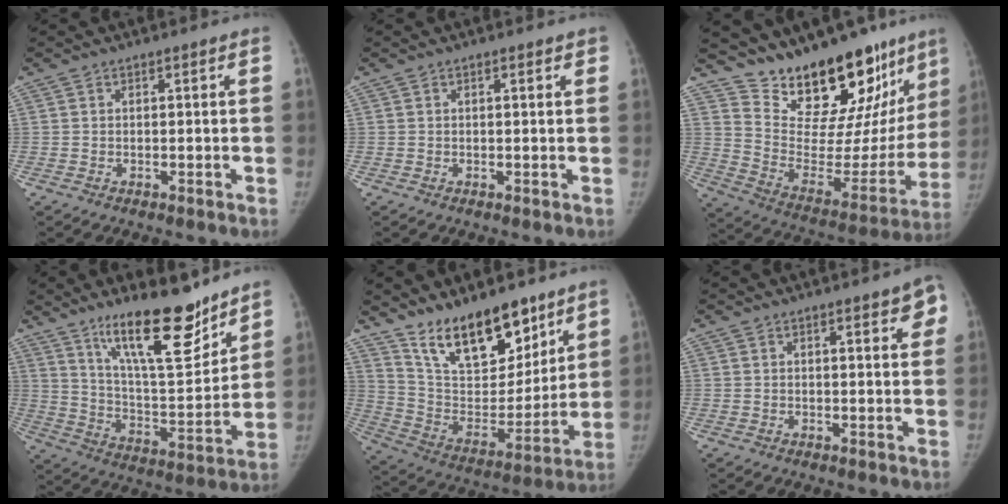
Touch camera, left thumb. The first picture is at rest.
{"total": 1.0, "force": [0.6, 0.4, 0.8], "torque": [-0.009, 0.000, 0.004]}
{"total": 27.7, "force": [22.2, 10.2, 13.0], "torque": [-0.153, -0.132, 0.328]}
{"total": 19.8, "force": [14.1, 5.6, 12.7], "torque": [-0.166, -0.093, 0.239]}
{"total": 20.3, "force": [14.3, 9.1, 11.1], "torque": [-0.129, -0.084, 0.253]}
{"total": 4.8, "force": [2.1, 1.6, 4.0], "torque": [-0.032, -0.004, 0.020]}